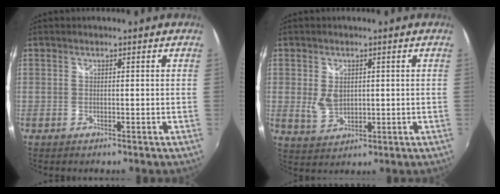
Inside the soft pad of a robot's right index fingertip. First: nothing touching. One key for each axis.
{"total": 4.9, "fx": 0.5, "fy": 3.5, "fz": 3.4, "tx": -0.067, "ty": -0.001, "tz": 0.014}